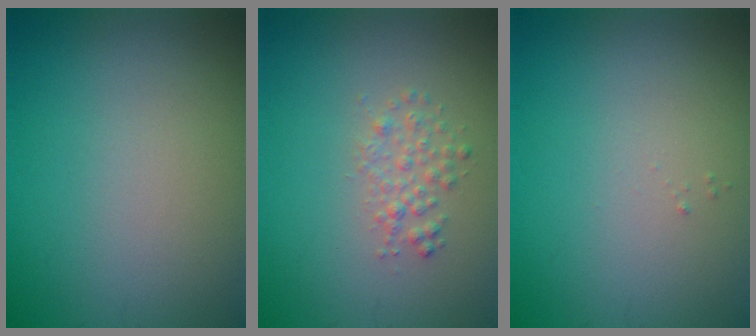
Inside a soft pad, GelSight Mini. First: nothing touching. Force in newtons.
{"total": 1.6, "press": 1.6, "slide": 0.1}
{"total": 0.0}